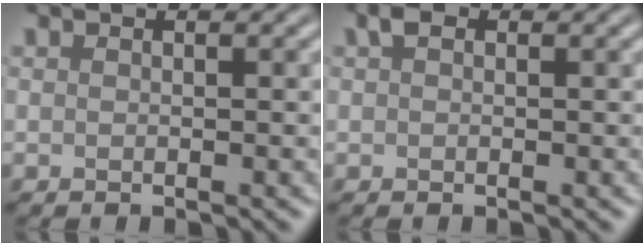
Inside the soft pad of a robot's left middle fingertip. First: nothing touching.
{"total": 1.5, "force": [-0.5, -1.0, -1.0], "torque": [-0.009, -0.011, 0.023]}